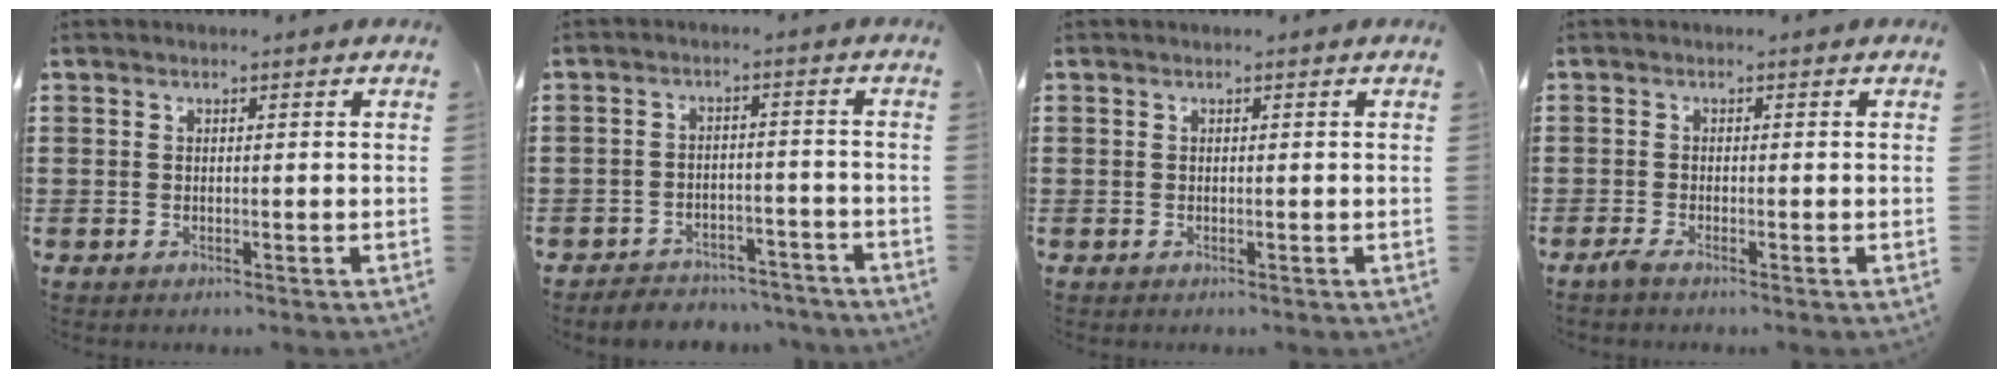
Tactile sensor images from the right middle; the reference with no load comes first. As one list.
[{"total": 3.7, "force": [-3.7, 0.6, -0.1], "torque": [-0.003, 0.004, -0.079]}, {"total": 0.0}, {"total": 1.2, "force": [-0.8, 0.0, 0.9], "torque": [-0.025, -0.007, -0.017]}]